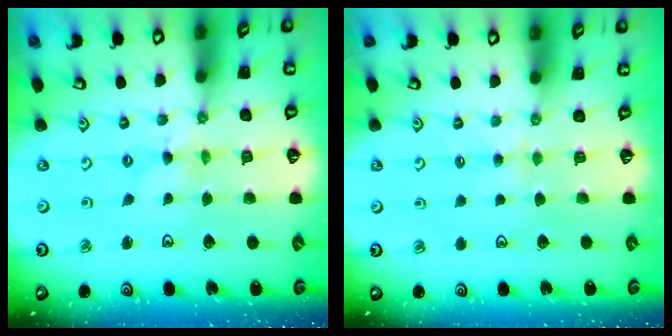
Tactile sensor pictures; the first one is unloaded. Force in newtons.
{"total": 2.3, "press": 2.2, "slide": 0.4}